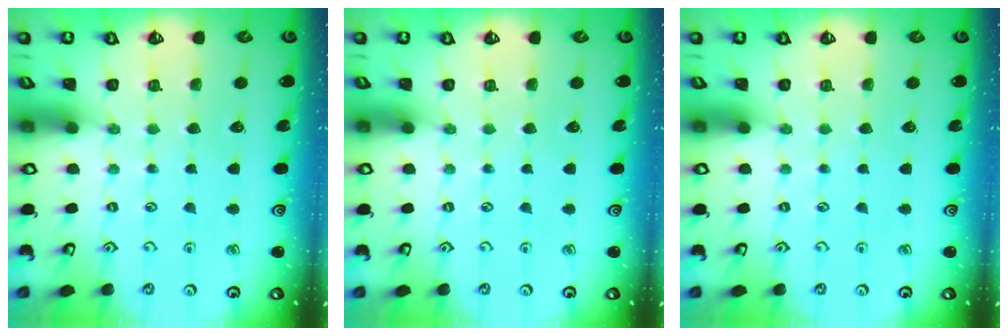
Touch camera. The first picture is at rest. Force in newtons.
{"total": 0.0}
{"total": 0.0}